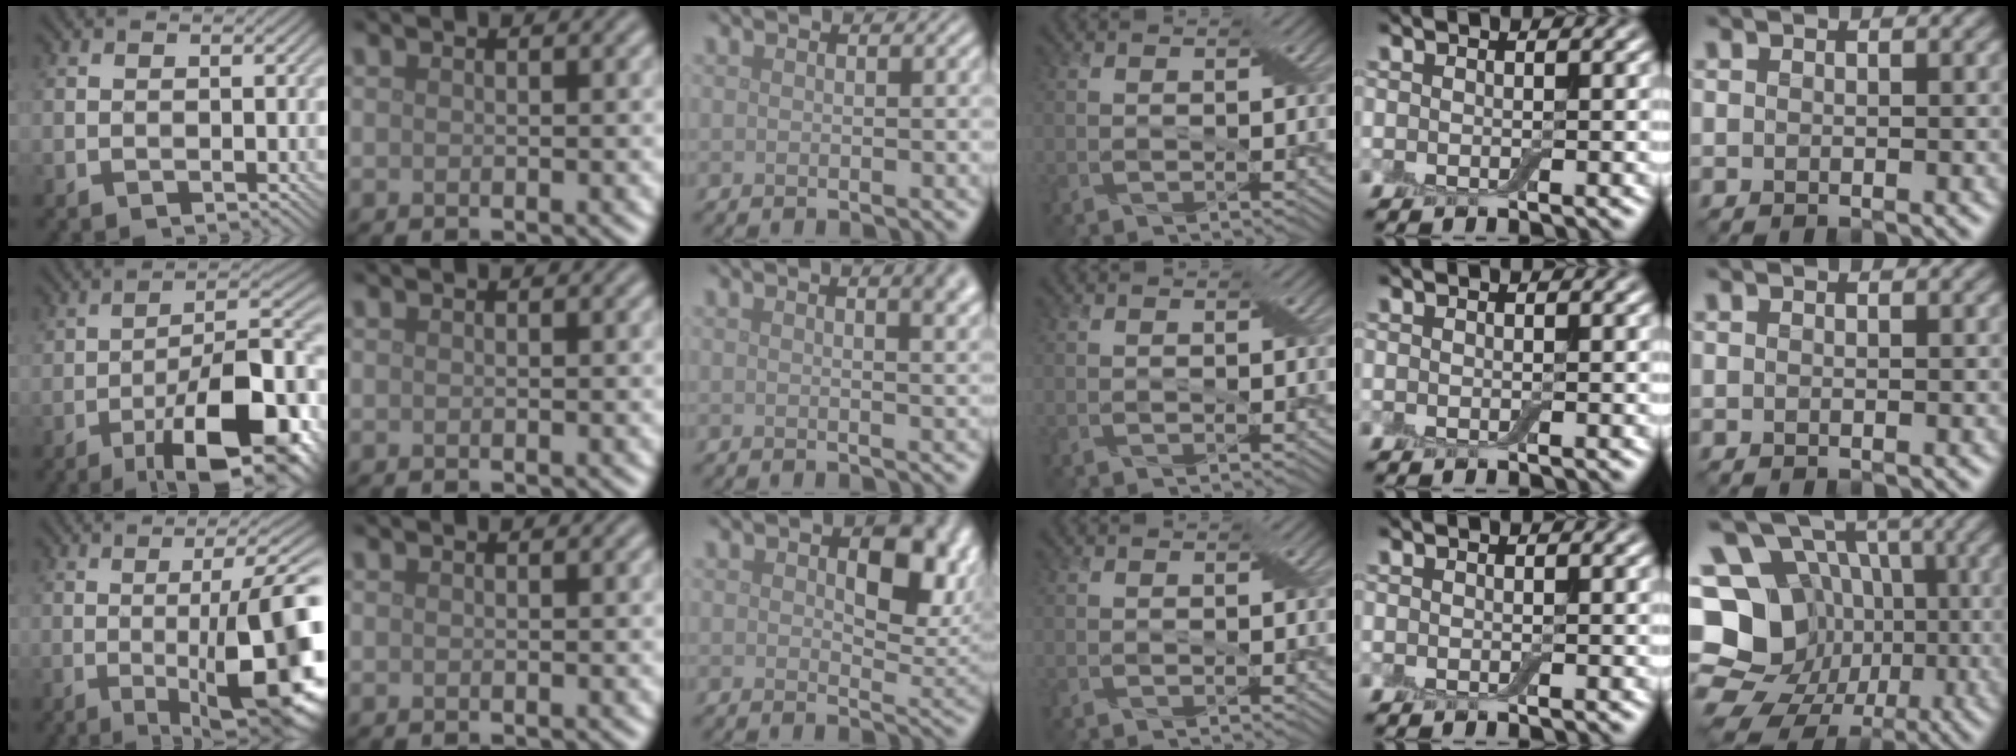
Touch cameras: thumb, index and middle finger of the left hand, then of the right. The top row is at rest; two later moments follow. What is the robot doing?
{"motion": "close", "object": "airpods case & airpods"}